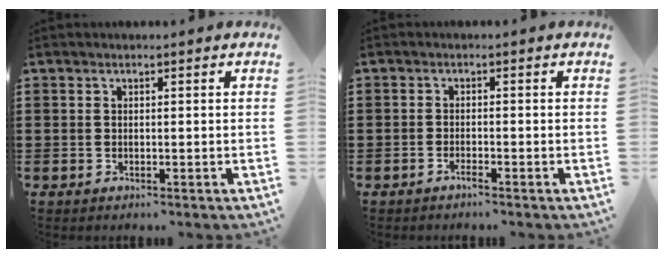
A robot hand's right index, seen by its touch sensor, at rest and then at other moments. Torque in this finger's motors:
{"motor_torque": [1.69, 0.45, 0.04, -0.01]}